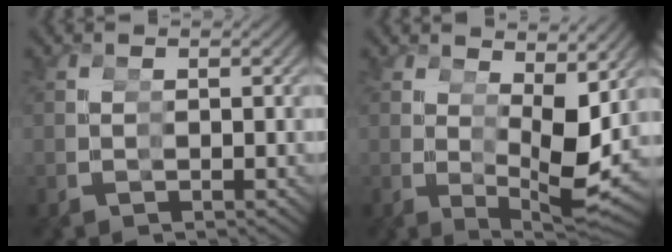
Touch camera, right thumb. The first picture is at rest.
{"total": 6.6, "force": [1.0, 3.0, 5.8], "torque": [-0.098, -0.019, 0.024]}